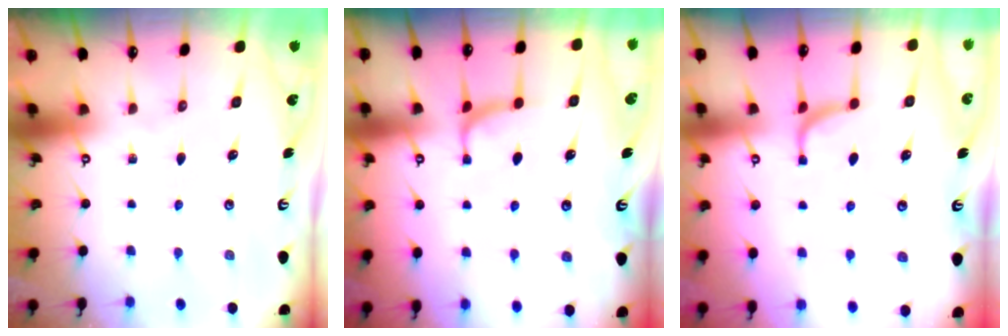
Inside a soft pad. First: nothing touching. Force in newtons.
{"total": 2.3, "press": 2.2, "slide": 0.8}
{"total": 3.9, "press": 3.9, "slide": 0.3}